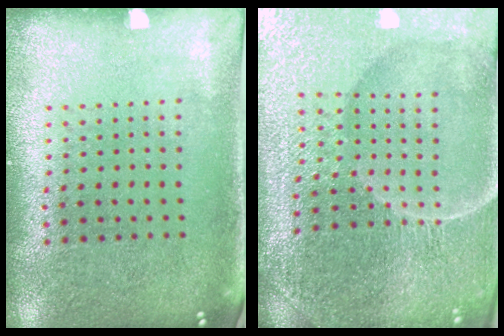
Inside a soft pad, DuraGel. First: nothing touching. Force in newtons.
{"total": 5.7, "press": 5.3, "slide": 2.2}